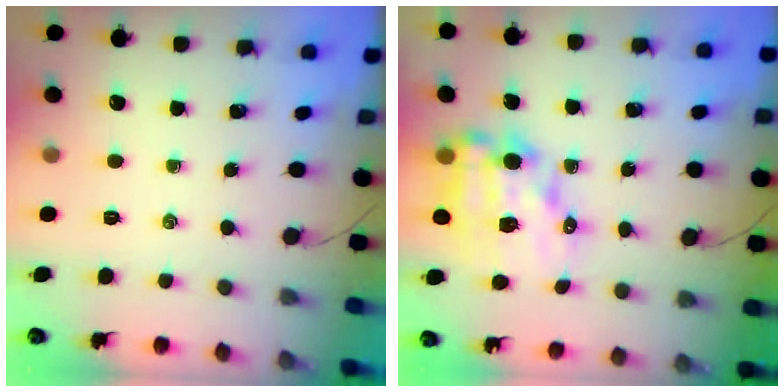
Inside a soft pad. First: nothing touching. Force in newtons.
{"total": 14.5, "press": 14.1, "slide": 3.5}